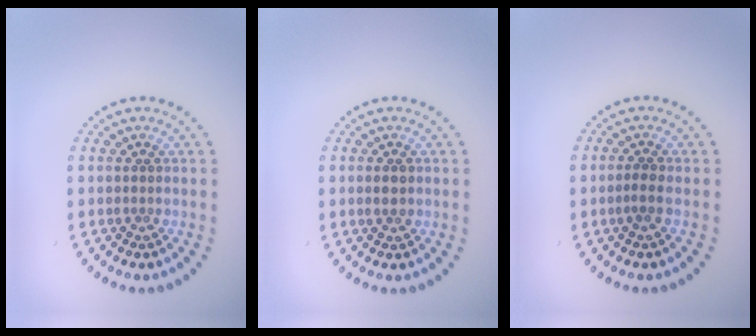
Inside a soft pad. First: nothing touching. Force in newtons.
{"total": 1.0, "press": 1.0, "slide": 0.1}
{"total": 0.7, "press": 0.4, "slide": 0.5}